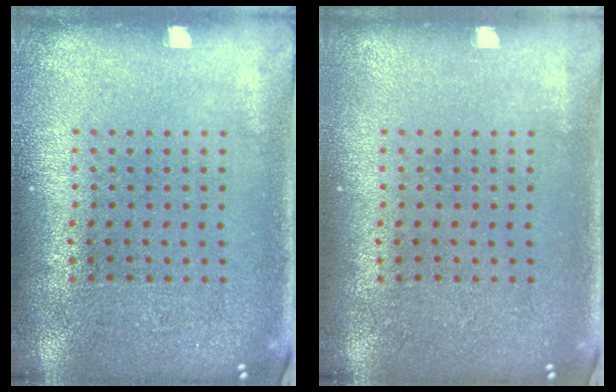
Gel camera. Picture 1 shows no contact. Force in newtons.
{"total": 0.0}